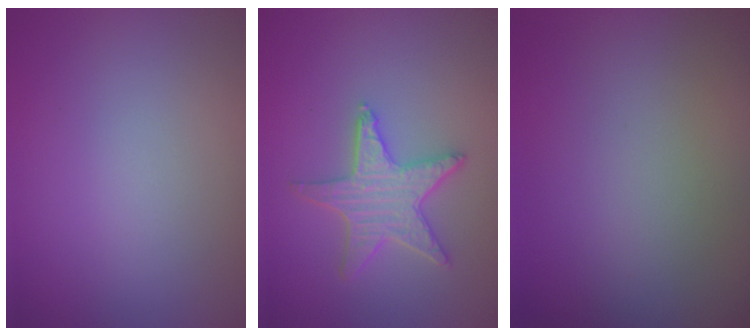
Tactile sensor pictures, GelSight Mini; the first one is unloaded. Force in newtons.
{"total": 3.9, "press": 3.6, "slide": 1.6}
{"total": 0.0}